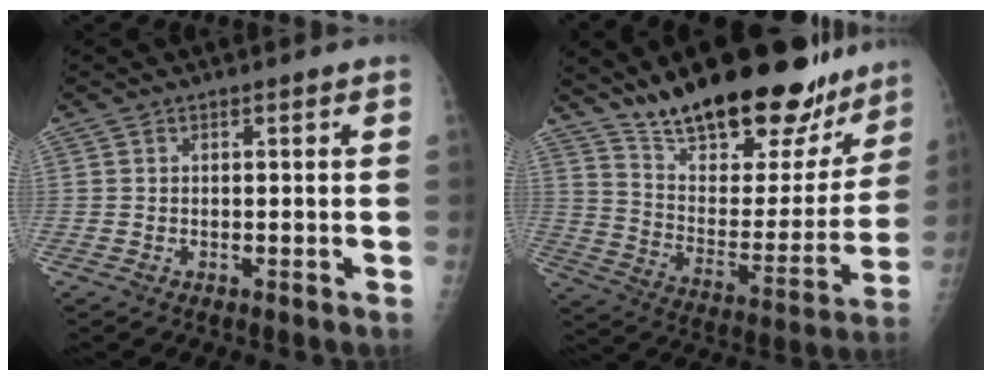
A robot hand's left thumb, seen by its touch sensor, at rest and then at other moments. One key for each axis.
{"total": 28.9, "fx": 22.2, "fy": 10.6, "fz": 15.1, "tx": -0.192, "ty": -0.097, "tz": 0.334}